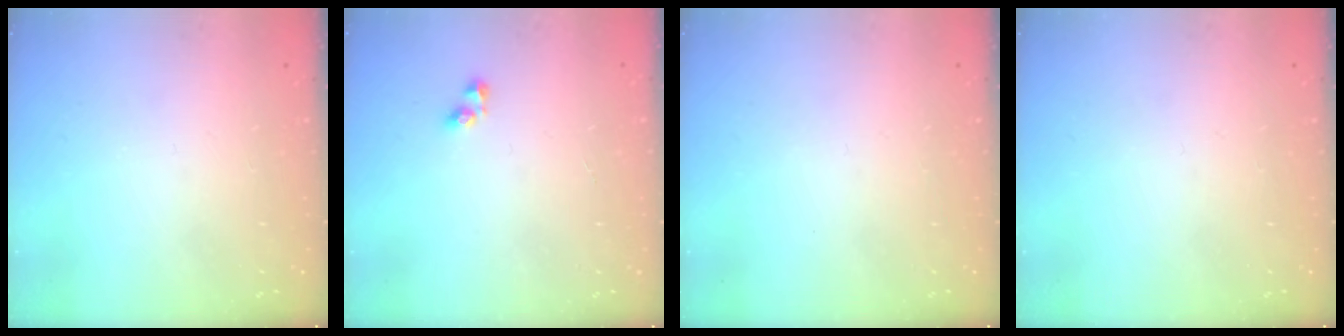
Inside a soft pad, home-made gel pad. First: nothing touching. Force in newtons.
{"total": 2.6, "press": 2.6, "slide": 0.2}
{"total": 0.0}
{"total": 0.0}